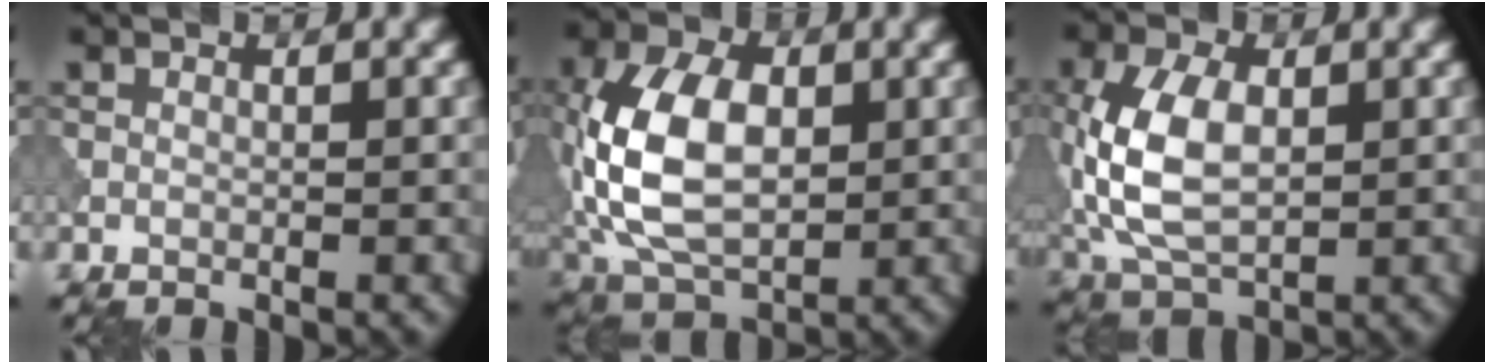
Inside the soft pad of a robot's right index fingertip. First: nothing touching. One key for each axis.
{"total": 10.7, "fx": 0.2, "fy": 6.6, "fz": 8.4, "tx": -0.188, "ty": 0.009, "tz": -0.003}
{"total": 8.3, "fx": 0.2, "fy": 4.9, "fz": 6.6, "tx": -0.155, "ty": 0.007, "tz": 0.002}